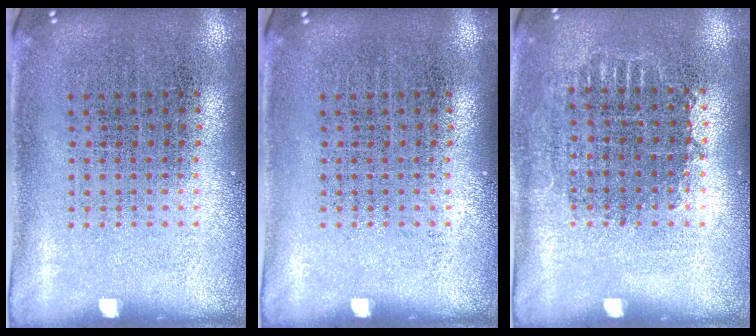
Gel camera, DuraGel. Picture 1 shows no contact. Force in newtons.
{"total": 0.0}
{"total": 0.8, "press": 0.7, "slide": 0.3}